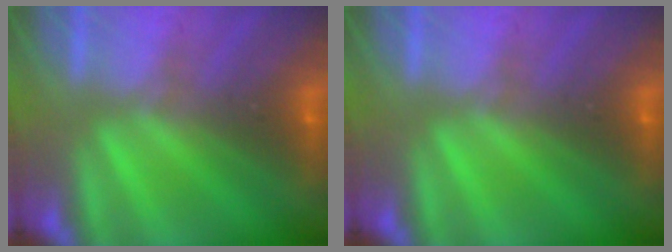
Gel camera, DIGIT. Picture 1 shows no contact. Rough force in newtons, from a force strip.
{"total": 0.0}